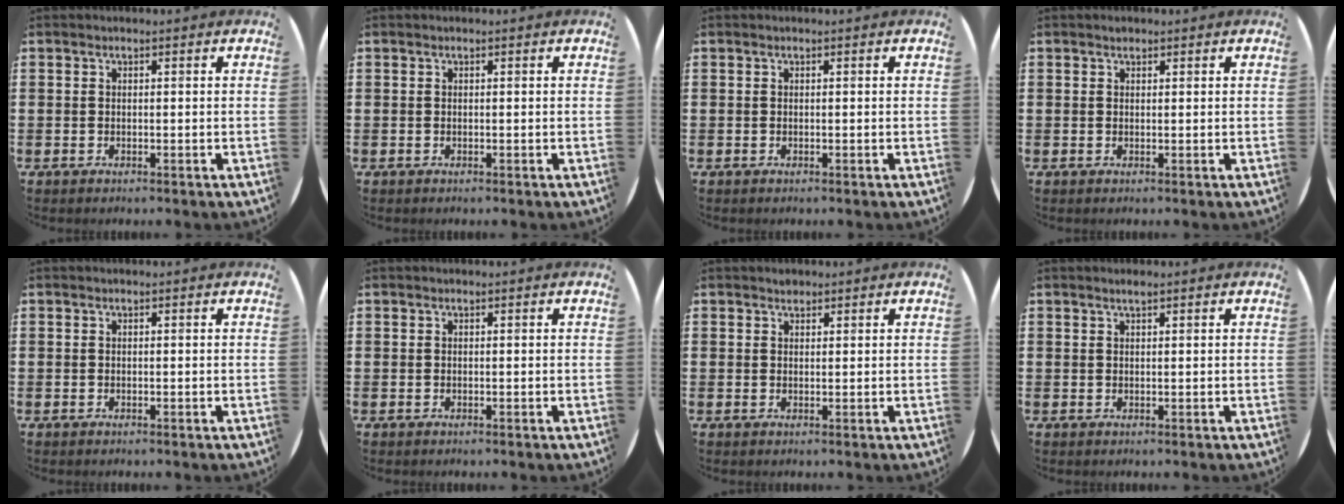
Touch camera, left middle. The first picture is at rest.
{"total": 0.0}
{"total": 0.0}
{"total": 0.6, "force": [0.5, 0.3, 0.0], "torque": [0.007, -0.001, 0.009]}
{"total": 0.0}
{"total": 0.0}
{"total": 0.9, "force": [0.9, 0.4, 0.0], "torque": [0.006, -0.002, 0.015]}
{"total": 0.9, "force": [0.8, 0.0, 0.4], "torque": [-0.008, 0.000, 0.014]}